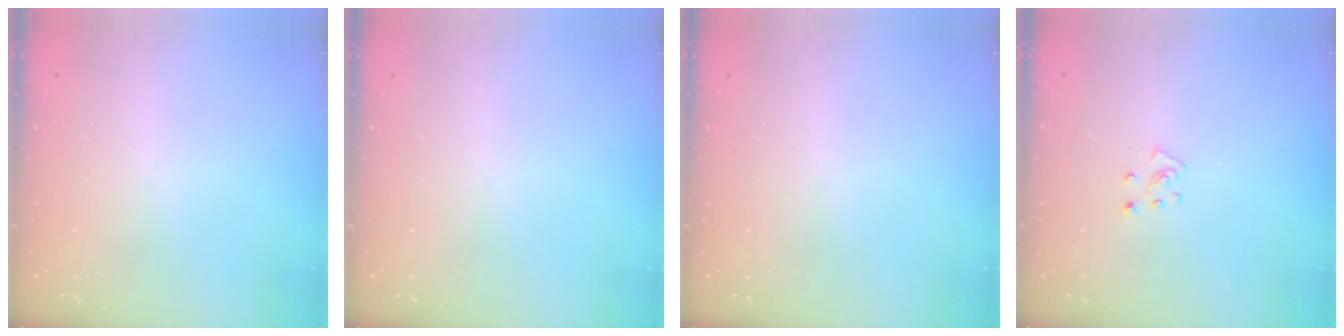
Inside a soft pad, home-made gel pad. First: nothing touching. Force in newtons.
{"total": 0.0}
{"total": 0.0}
{"total": 5.4, "press": 5.4, "slide": 0.6}